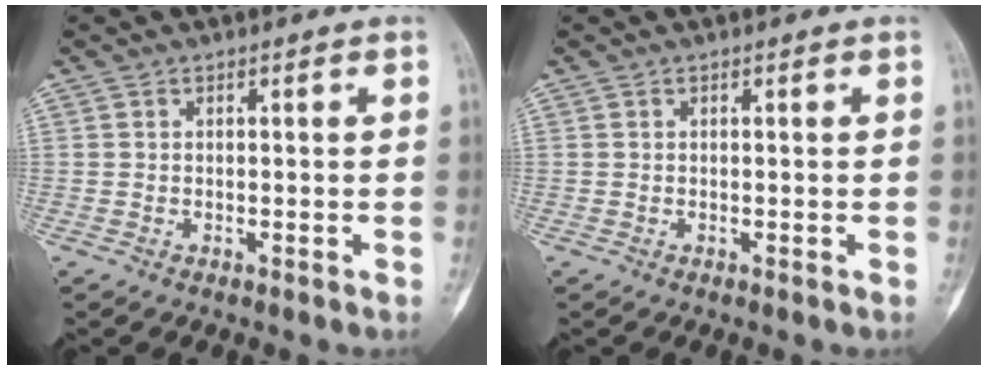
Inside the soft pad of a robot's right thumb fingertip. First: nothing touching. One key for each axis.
{"total": 0.0}